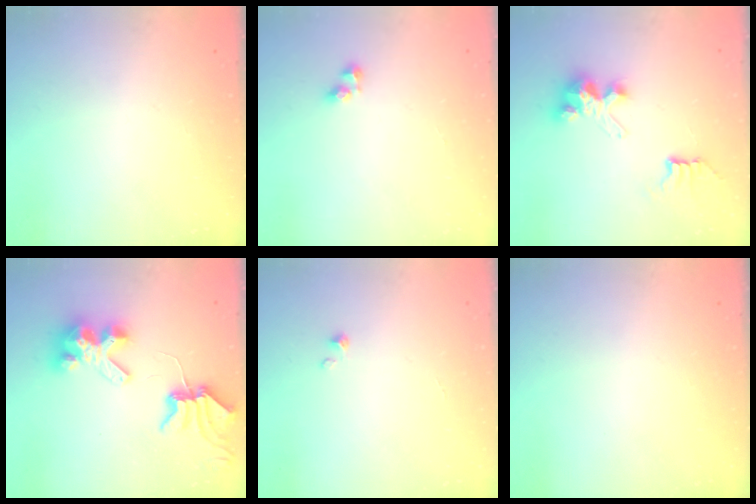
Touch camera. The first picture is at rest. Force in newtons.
{"total": 2.6, "press": 2.3, "slide": 1.1}
{"total": 7.3, "press": 7.3, "slide": 0.1}
{"total": 8.0, "press": 8.0, "slide": 1.0}
{"total": 0.6, "press": 0.6, "slide": 0.1}
{"total": 0.0}